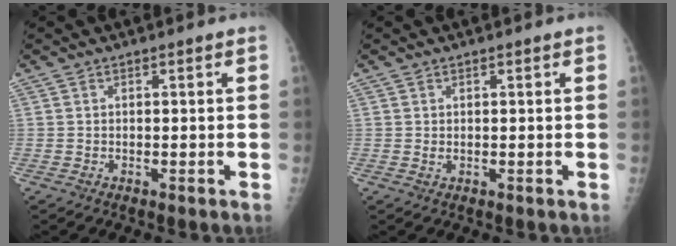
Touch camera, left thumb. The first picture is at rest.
{"total": 0.9, "force": [0.5, 0.4, 0.7], "torque": [-0.011, 0.000, 0.012]}